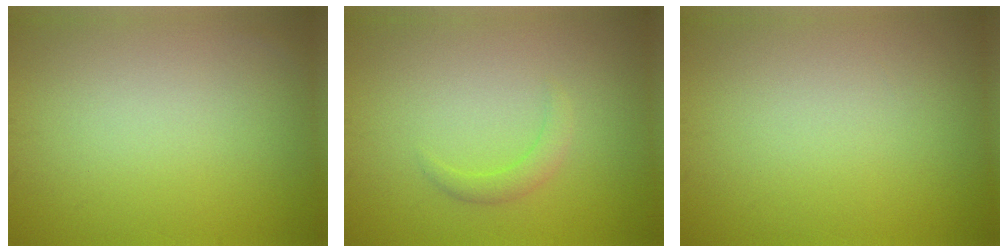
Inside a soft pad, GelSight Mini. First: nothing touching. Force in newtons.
{"total": 1.4, "press": 1.4, "slide": 0.0}
{"total": 0.0}